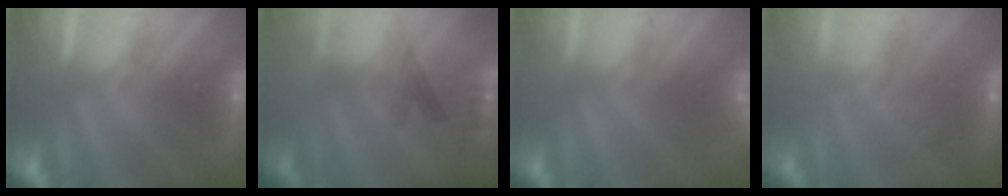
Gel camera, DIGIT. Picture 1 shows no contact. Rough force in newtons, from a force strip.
{"total": 2.3}
{"total": 2.9}
{"total": 2.4}